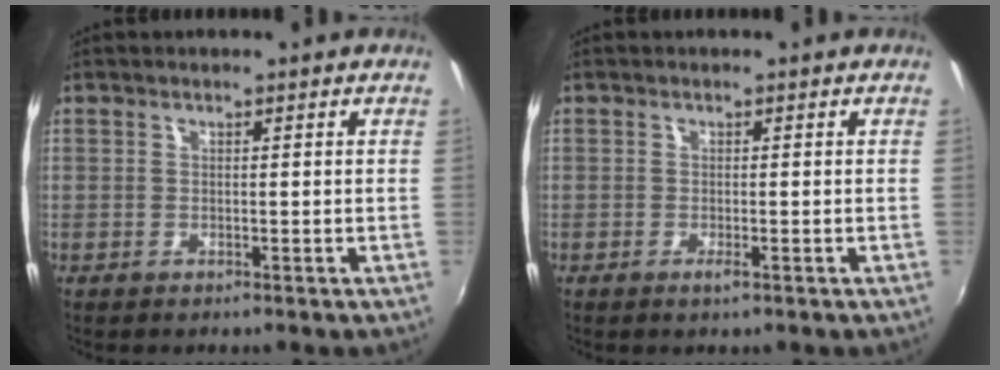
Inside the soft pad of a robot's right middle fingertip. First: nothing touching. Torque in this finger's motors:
{"motor_torque": [0.85, -1.29, 0.09, 0.02]}